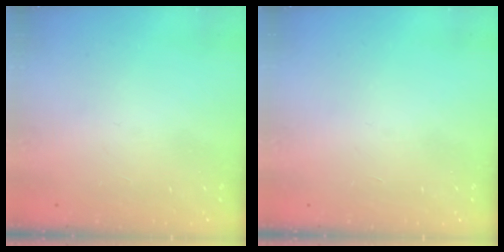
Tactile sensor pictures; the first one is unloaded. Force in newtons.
{"total": 0.0}